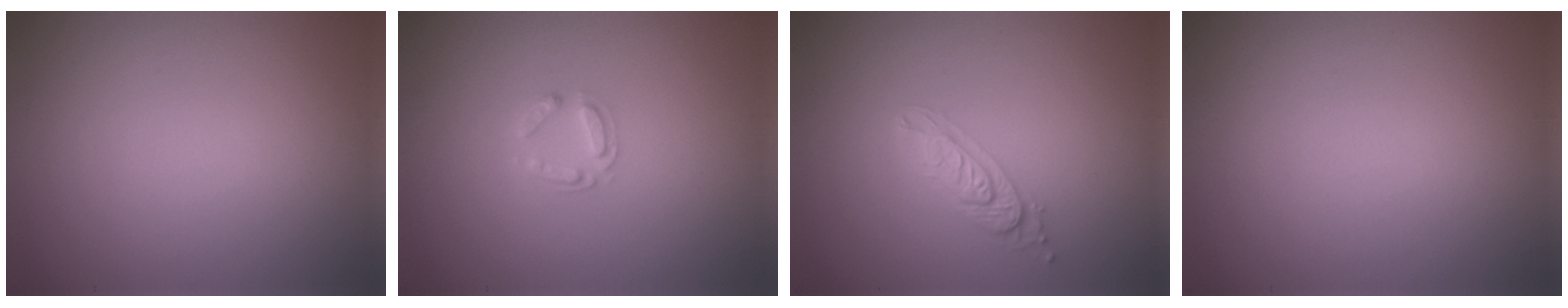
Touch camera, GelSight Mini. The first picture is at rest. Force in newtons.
{"total": 1.7, "press": 1.7, "slide": 0.2}
{"total": 2.0, "press": 2.0, "slide": 0.5}
{"total": 0.0}